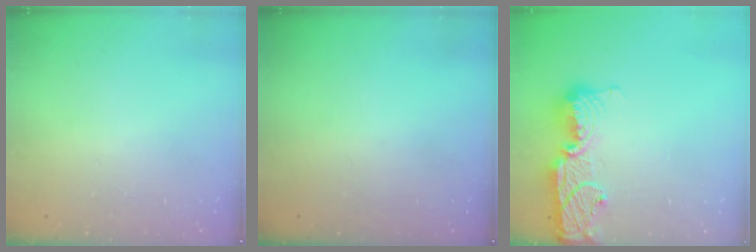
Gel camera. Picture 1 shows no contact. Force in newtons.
{"total": 0.0}
{"total": 16.2, "press": 16.2, "slide": 1.1}